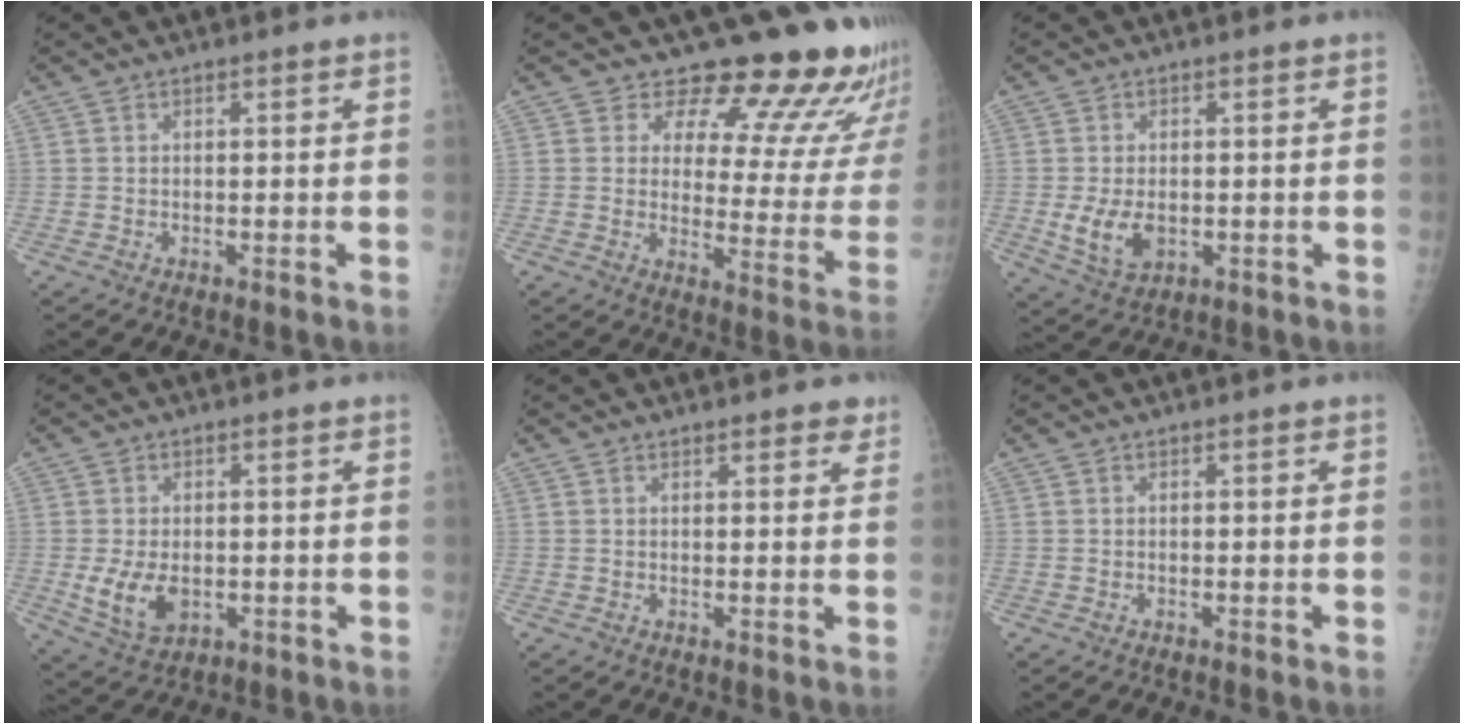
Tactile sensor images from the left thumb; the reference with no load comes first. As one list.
[{"total": 17.9, "force": [15.3, 6.1, 6.9], "torque": [-0.035, -0.126, 0.178]}, {"total": 6.6, "force": [-1.0, 4.3, 4.9], "torque": [-0.085, -0.010, -0.007]}, {"total": 7.3, "force": [-1.1, 4.7, 5.4], "torque": [-0.094, -0.011, -0.007]}, {"total": 2.7, "force": [2.1, 1.1, 1.3], "torque": [0.005, -0.008, 0.020]}, {"total": 0.0}]